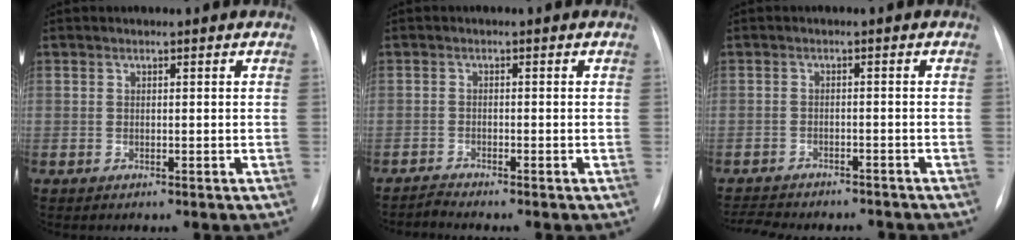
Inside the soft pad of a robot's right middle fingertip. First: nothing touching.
{"total": 1.4, "force": [-1.2, -0.5, -0.4], "torque": [0.006, -0.011, -0.024]}
{"total": 9.9, "force": [-9.1, 2.3, 3.0], "torque": [-0.055, 0.002, -0.121]}